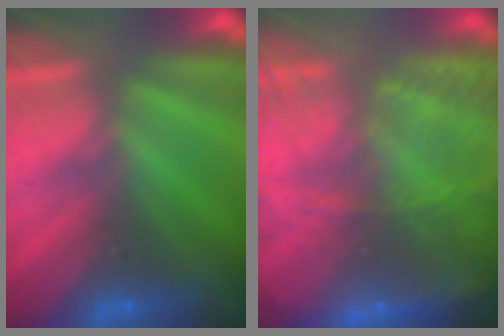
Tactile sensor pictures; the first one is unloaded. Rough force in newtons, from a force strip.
{"total": 8.0}